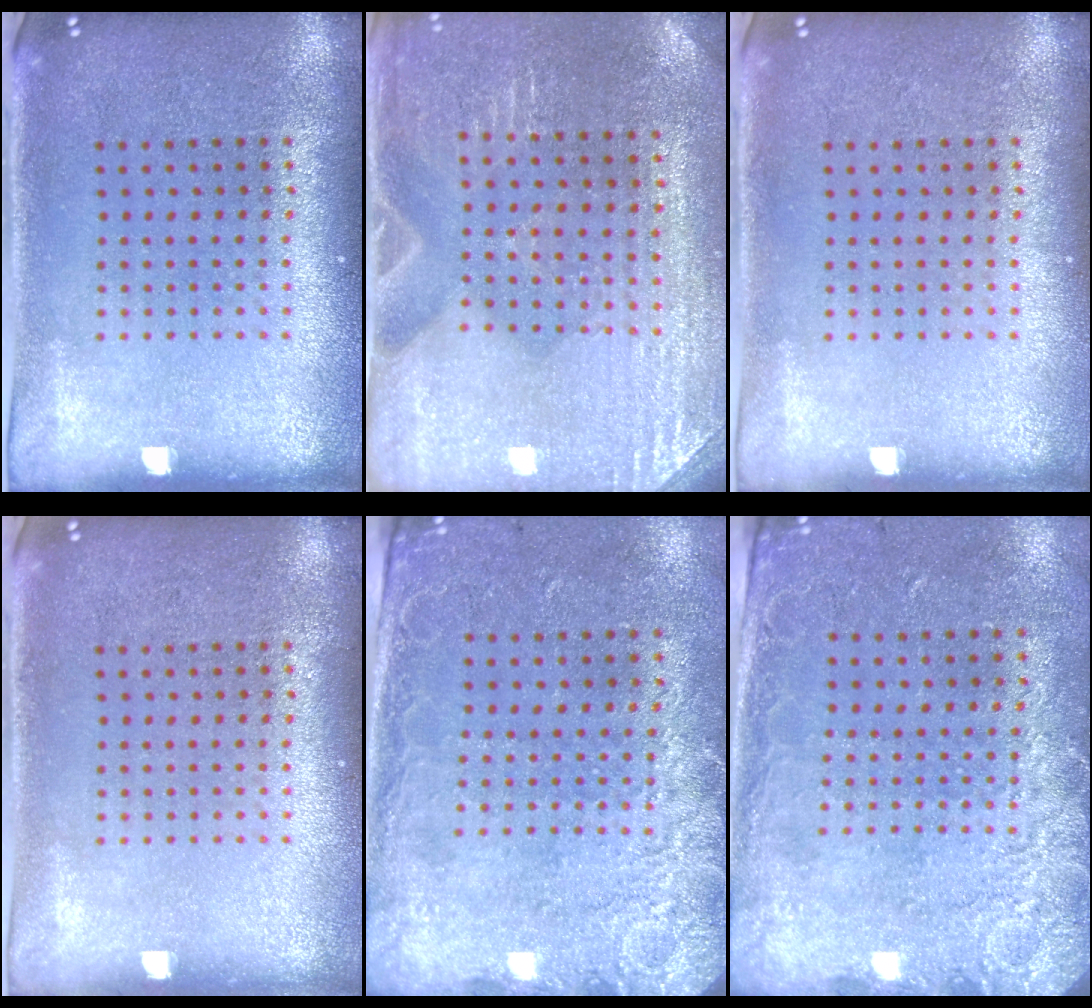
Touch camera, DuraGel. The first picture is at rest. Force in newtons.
{"total": 3.0, "press": 3.0, "slide": 0.2}
{"total": 0.0}
{"total": 0.0}
{"total": 2.7, "press": 2.0, "slide": 1.8}
{"total": 2.6, "press": 1.9, "slide": 1.8}